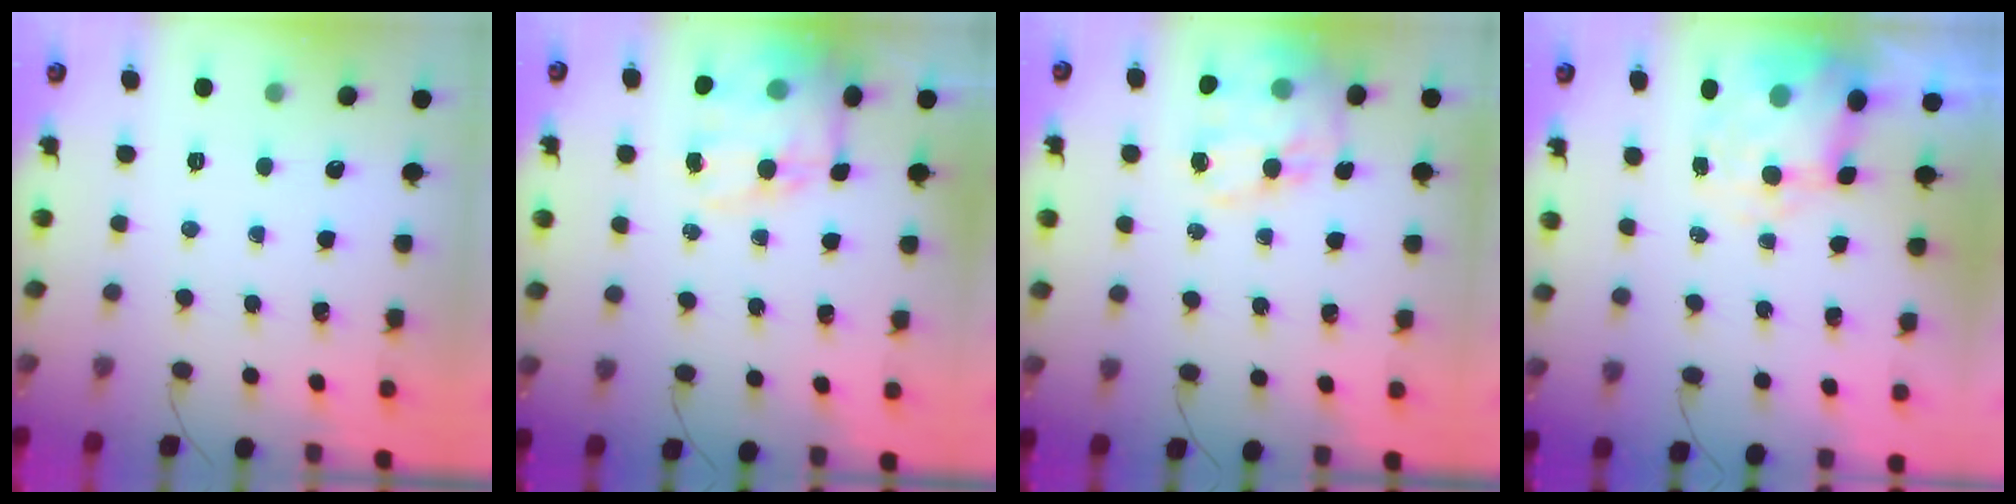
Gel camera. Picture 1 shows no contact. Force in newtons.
{"total": 14.8, "press": 14.4, "slide": 3.4}
{"total": 16.8, "press": 16.4, "slide": 3.8}
{"total": 8.5, "press": 8.3, "slide": 1.9}